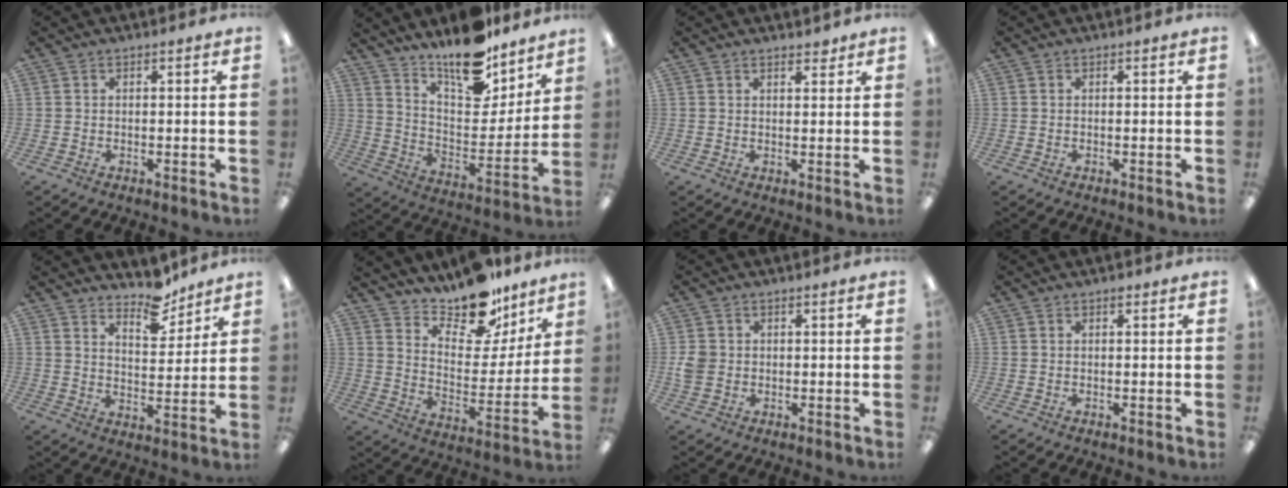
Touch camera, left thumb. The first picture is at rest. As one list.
[{"total": 15.6, "force": [13.9, 4.8, 5.3], "torque": [-0.088, -0.118, 0.244]}, {"total": 2.3, "force": [2.0, 0.9, 0.7], "torque": [0.000, -0.008, 0.033]}, {"total": 0.0}, {"total": 9.0, "force": [7.7, 3.5, 3.0], "torque": [-0.020, -0.061, 0.135]}, {"total": 15.7, "force": [13.5, 6.0, 5.5], "torque": [-0.083, -0.112, 0.237]}, {"total": 3.2, "force": [0.0, 2.9, 1.3], "torque": [-0.015, 0.004, -0.001]}, {"total": 0.6, "force": [0.5, 0.2, 0.3], "torque": [0.000, -0.002, 0.007]}]